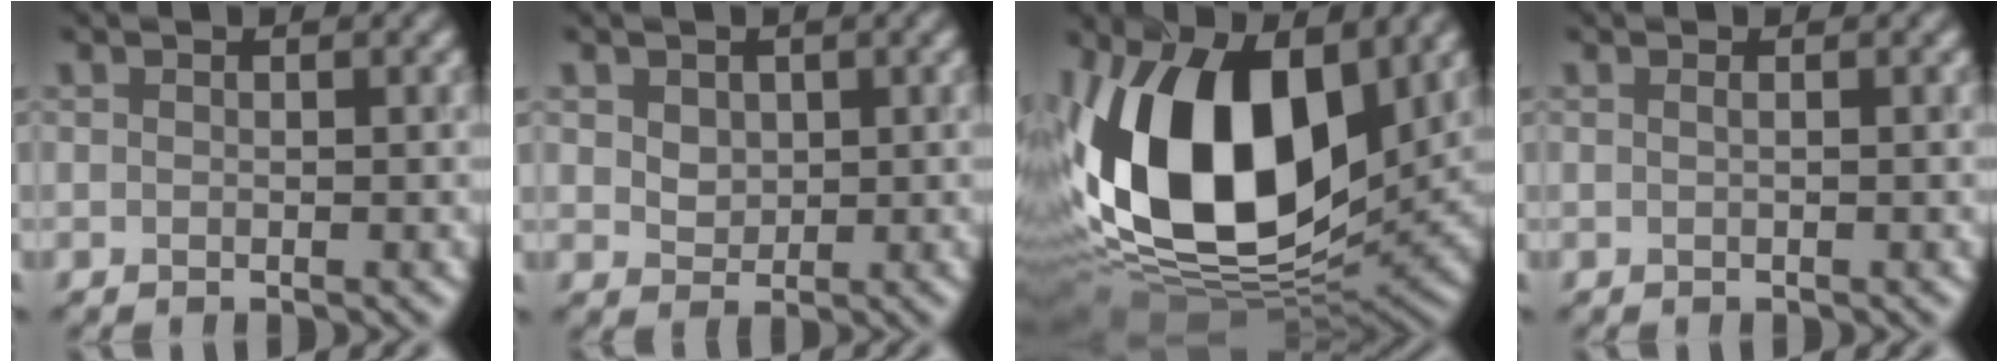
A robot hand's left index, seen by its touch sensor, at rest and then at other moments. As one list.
[{"total": 0.8, "force": [0.4, 0.7, 0.0], "torque": [-0.023, 0.001, 0.033]}, {"total": 15.8, "force": [2.0, 9.0, 12.8], "torque": [-0.259, 0.009, 0.034]}, {"total": 0.8, "force": [0.4, 0.5, 0.6], "torque": [0.001, 0.009, -0.008]}]